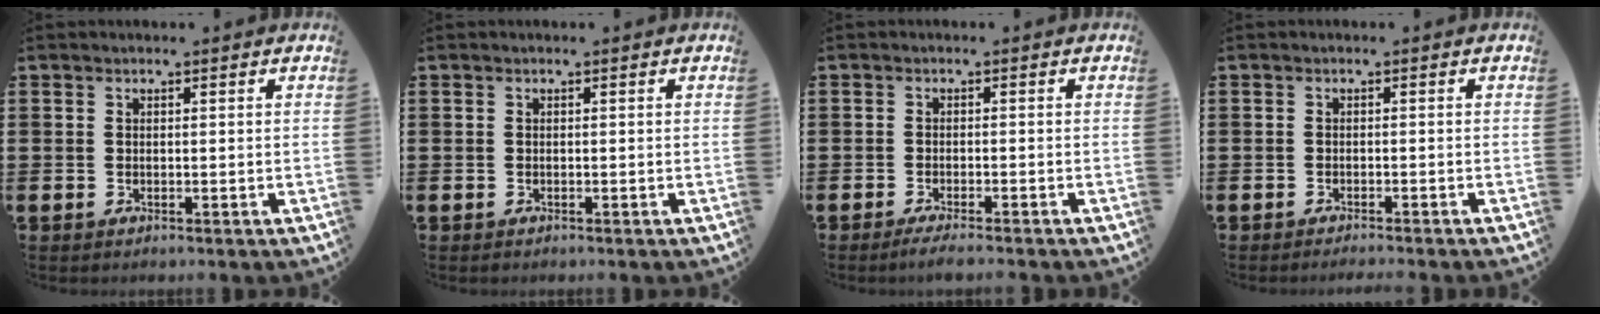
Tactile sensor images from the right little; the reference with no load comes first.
{"total": 0.0}
{"total": 1.4, "force": [-1.2, -0.1, 0.8], "torque": [-0.011, 0.001, -0.022]}
{"total": 0.8, "force": [-0.7, -0.2, 0.1], "torque": [-0.002, -0.001, -0.015]}